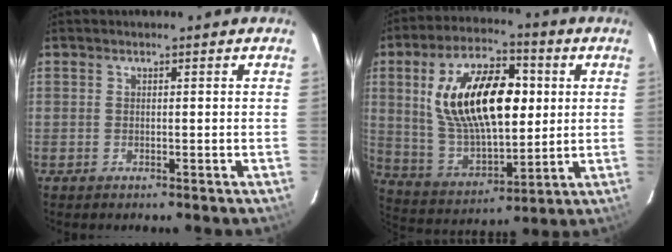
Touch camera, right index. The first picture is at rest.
{"total": 21.6, "force": [4.3, 10.9, 18.2], "torque": [-0.338, 0.020, 0.090]}